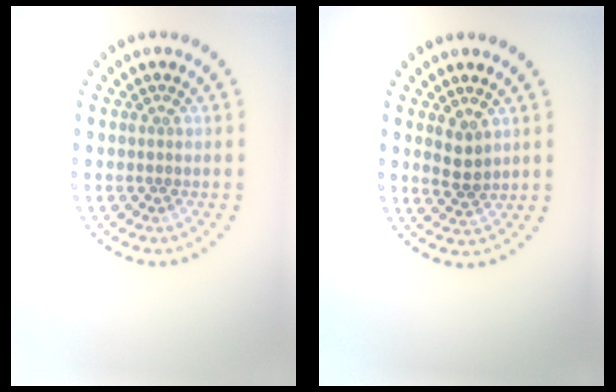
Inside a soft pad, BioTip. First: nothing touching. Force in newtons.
{"total": 2.1, "press": 1.9, "slide": 0.7}